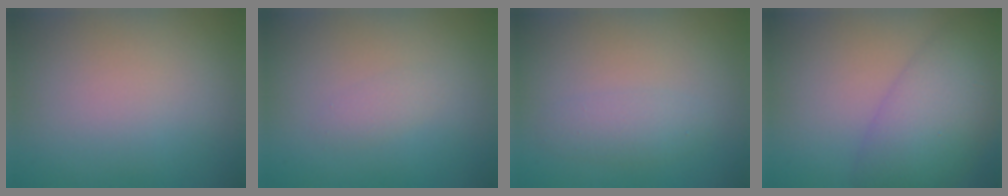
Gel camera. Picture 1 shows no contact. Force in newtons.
{"total": 1.0, "press": 1.0, "slide": 0.1}
{"total": 1.6, "press": 1.6, "slide": 0.0}
{"total": 7.4, "press": 7.4, "slide": 0.3}